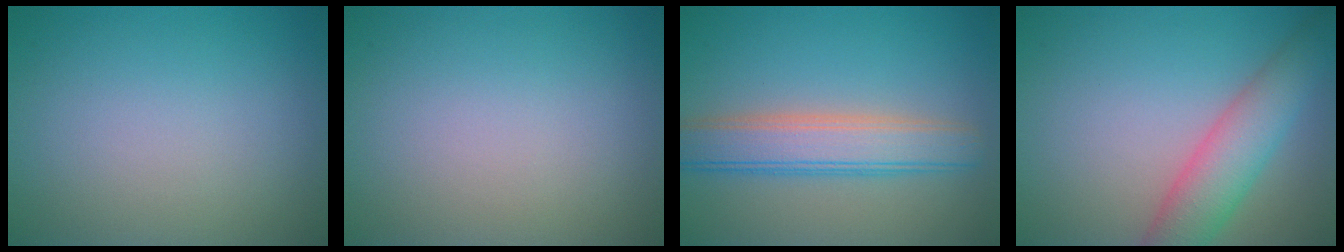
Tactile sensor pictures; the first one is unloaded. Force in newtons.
{"total": 0.0}
{"total": 5.1, "press": 5.1, "slide": 0.2}
{"total": 5.2, "press": 5.2, "slide": 0.3}